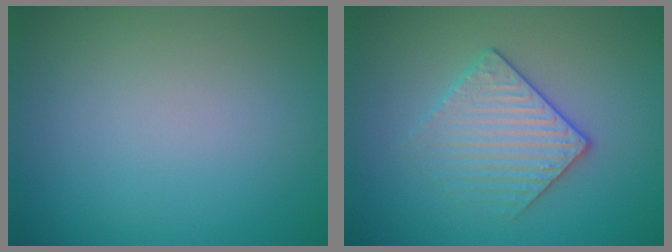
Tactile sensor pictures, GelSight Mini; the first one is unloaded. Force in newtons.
{"total": 3.0, "press": 2.8, "slide": 1.1}